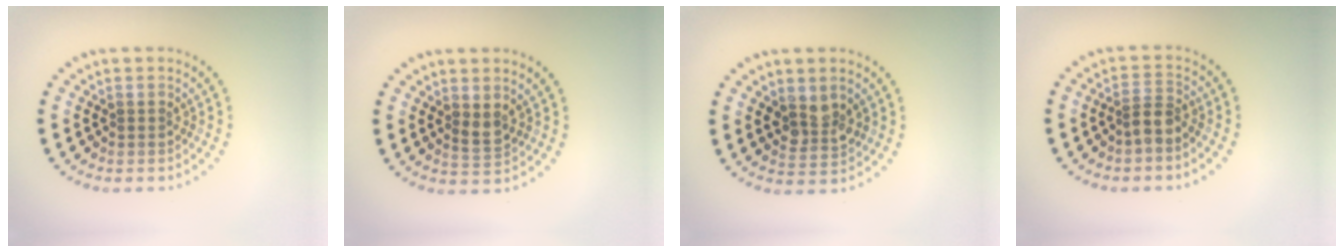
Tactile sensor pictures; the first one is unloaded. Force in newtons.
{"total": 1.6, "press": 1.5, "slide": 0.5}
{"total": 2.9, "press": 2.8, "slide": 0.8}
{"total": 2.2, "press": 1.7, "slide": 1.4}